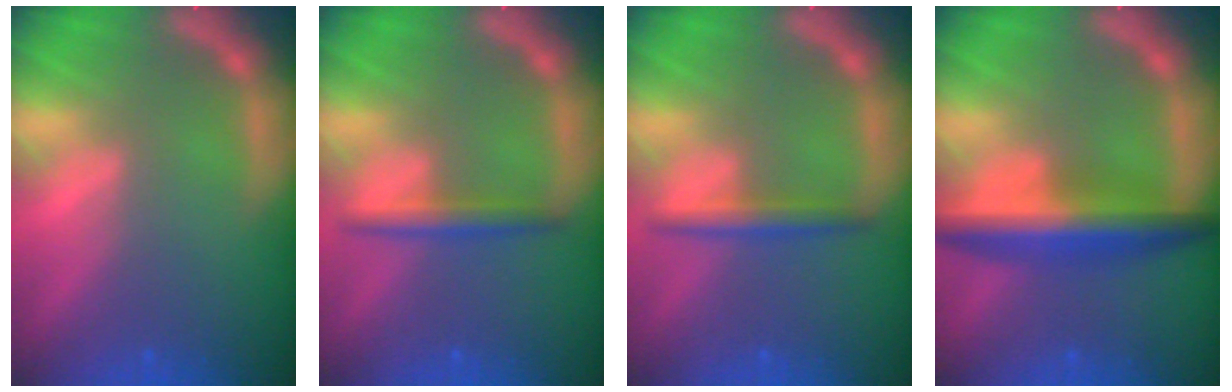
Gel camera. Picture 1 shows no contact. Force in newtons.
{"total": 2.5}
{"total": 2.5}
{"total": 6.6}